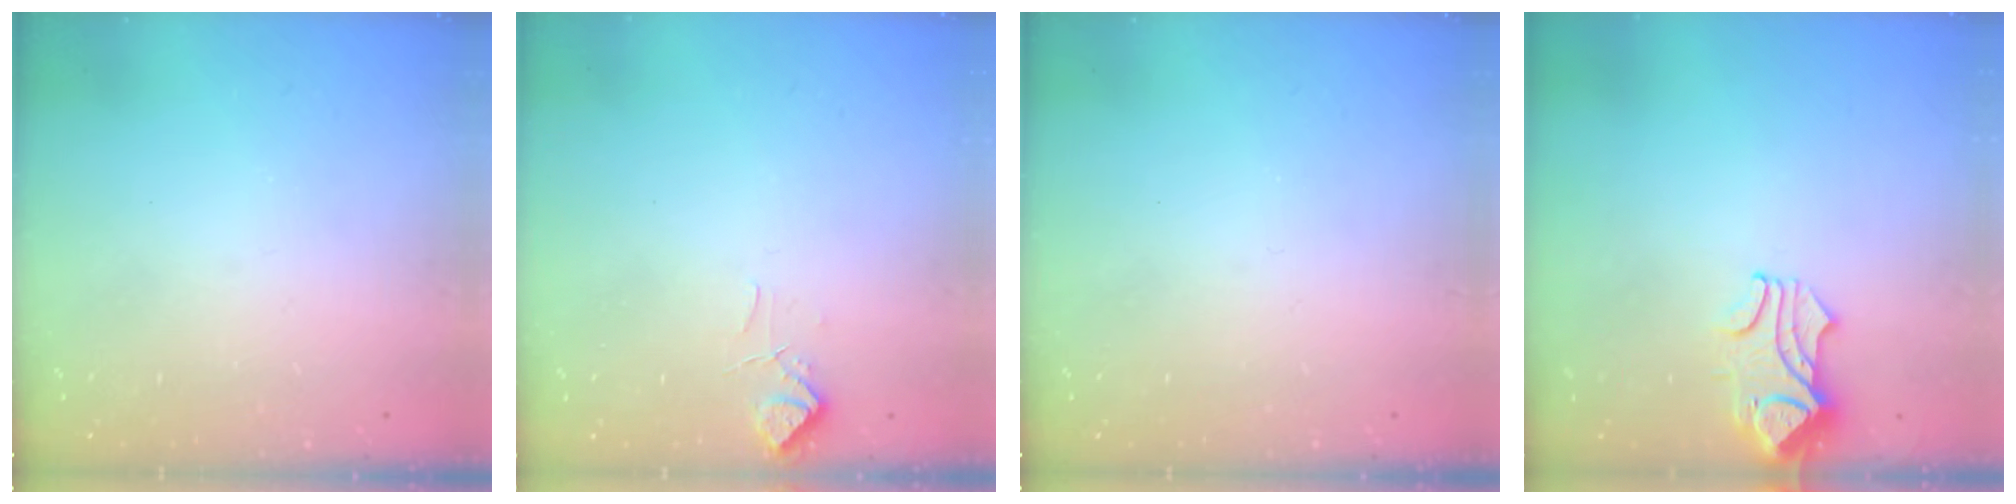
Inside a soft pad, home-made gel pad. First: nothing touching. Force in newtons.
{"total": 1.0, "press": 0.6, "slide": 0.8}
{"total": 0.0}
{"total": 1.5, "press": 1.5, "slide": 0.5}